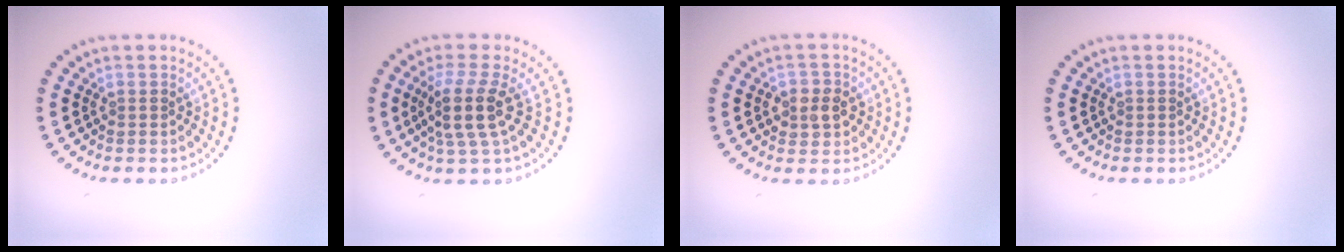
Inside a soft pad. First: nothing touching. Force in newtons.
{"total": 3.7, "press": 2.9, "slide": 2.2}
{"total": 2.3, "press": 2.3, "slide": 0.2}
{"total": 0.0}